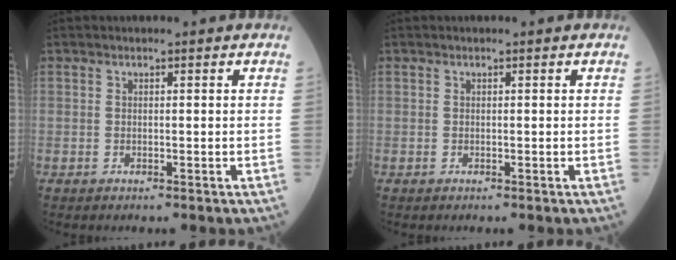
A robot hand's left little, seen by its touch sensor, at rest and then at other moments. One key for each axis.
{"total": 0.0}